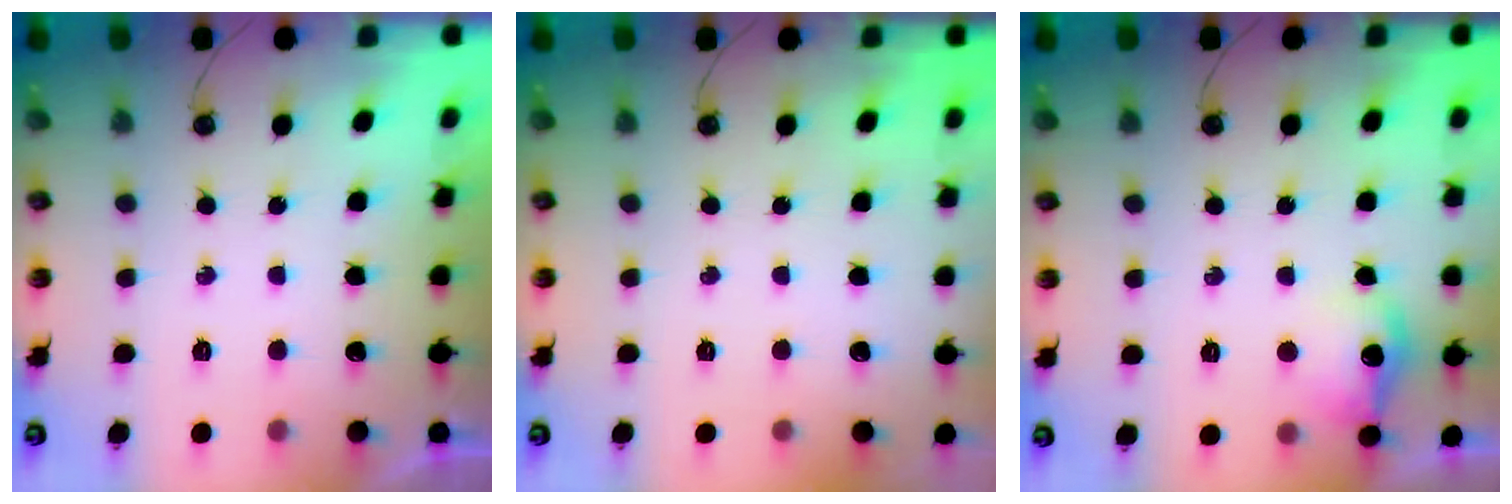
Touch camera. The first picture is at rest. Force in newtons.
{"total": 0.0}
{"total": 11.4, "press": 11.4, "slide": 0.9}